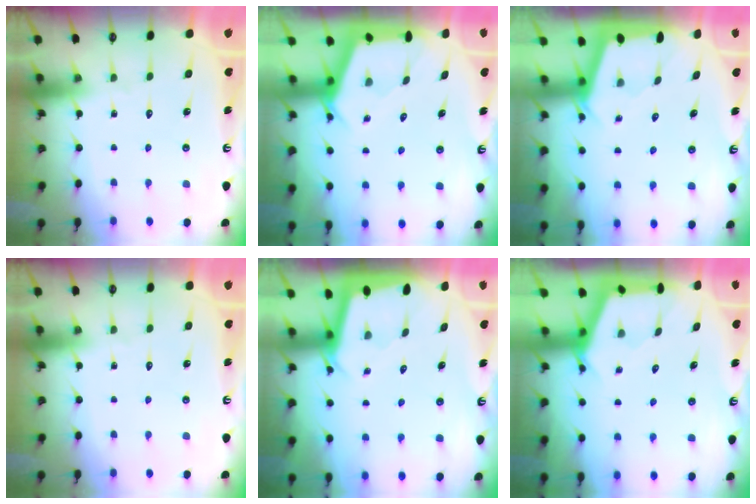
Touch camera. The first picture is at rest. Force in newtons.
{"total": 3.0, "press": 2.9, "slide": 0.3}
{"total": 2.2, "press": 2.1, "slide": 0.3}
{"total": 0.0}
{"total": 2.0, "press": 2.0, "slide": 0.1}
{"total": 2.6, "press": 2.6, "slide": 0.4}